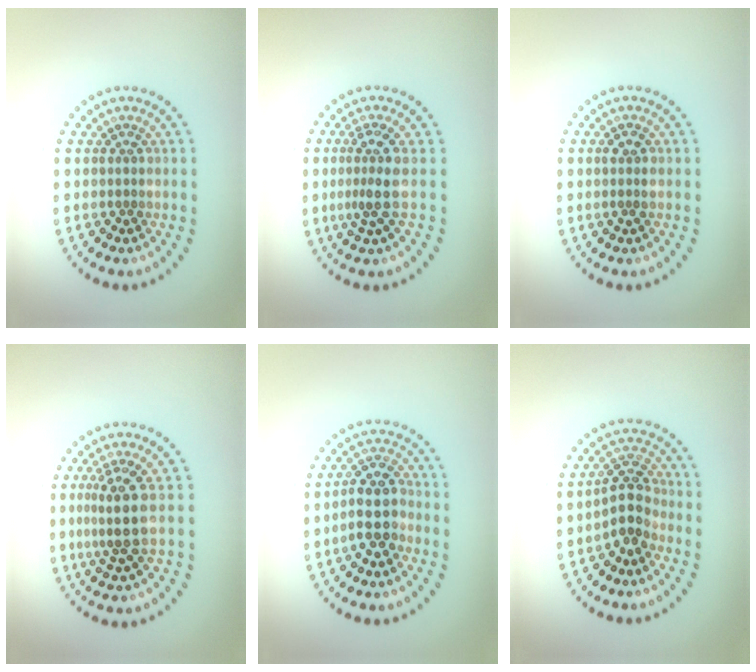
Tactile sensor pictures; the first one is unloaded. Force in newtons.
{"total": 2.7, "press": 2.0, "slide": 1.8}
{"total": 1.2, "press": 1.1, "slide": 0.5}
{"total": 3.3, "press": 2.5, "slide": 2.1}
{"total": 3.8, "press": 3.5, "slide": 1.5}
{"total": 3.3, "press": 2.9, "slide": 1.6}